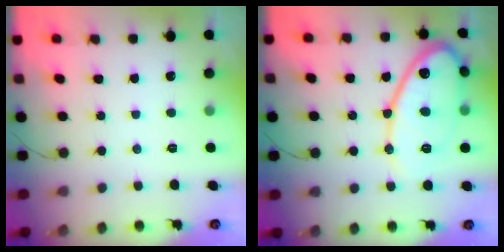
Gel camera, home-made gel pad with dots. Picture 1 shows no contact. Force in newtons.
{"total": 13.8, "press": 13.7, "slide": 1.3}